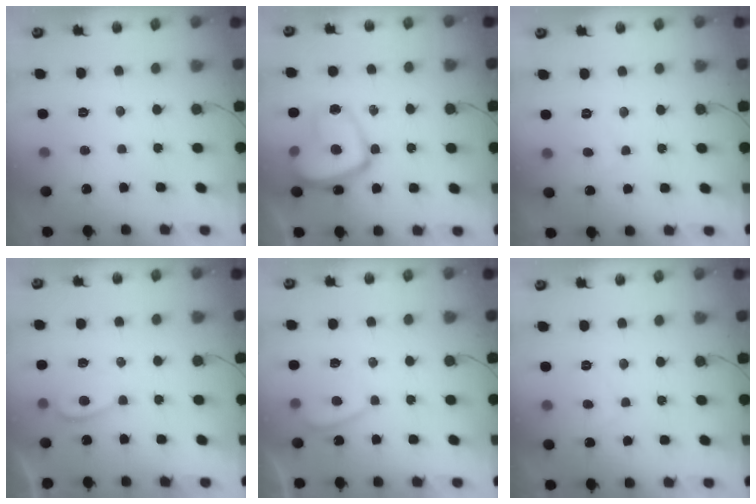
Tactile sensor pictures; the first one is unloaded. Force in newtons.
{"total": 16.3, "press": 16.2, "slide": 1.6}
{"total": 2.1, "press": 2.1, "slide": 0.3}
{"total": 2.3, "press": 2.2, "slide": 0.8}
{"total": 2.8, "press": 2.7, "slide": 0.7}
{"total": 1.7, "press": 1.6, "slide": 0.6}